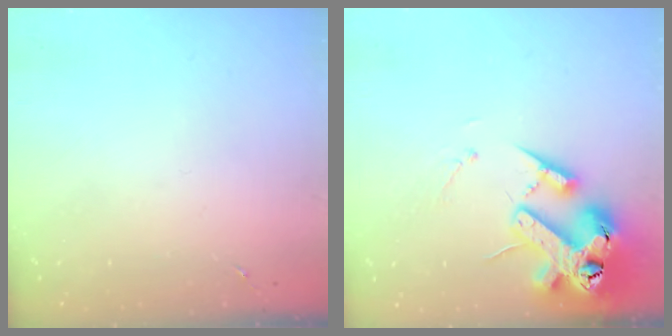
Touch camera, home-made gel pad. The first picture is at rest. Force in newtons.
{"total": 18.8, "press": 18.6, "slide": 2.9}